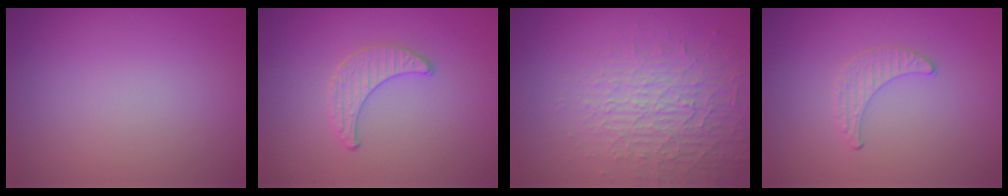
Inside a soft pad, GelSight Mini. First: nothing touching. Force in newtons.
{"total": 1.3, "press": 1.3, "slide": 0.2}
{"total": 3.7, "press": 3.4, "slide": 1.3}
{"total": 0.8, "press": 0.8, "slide": 0.2}